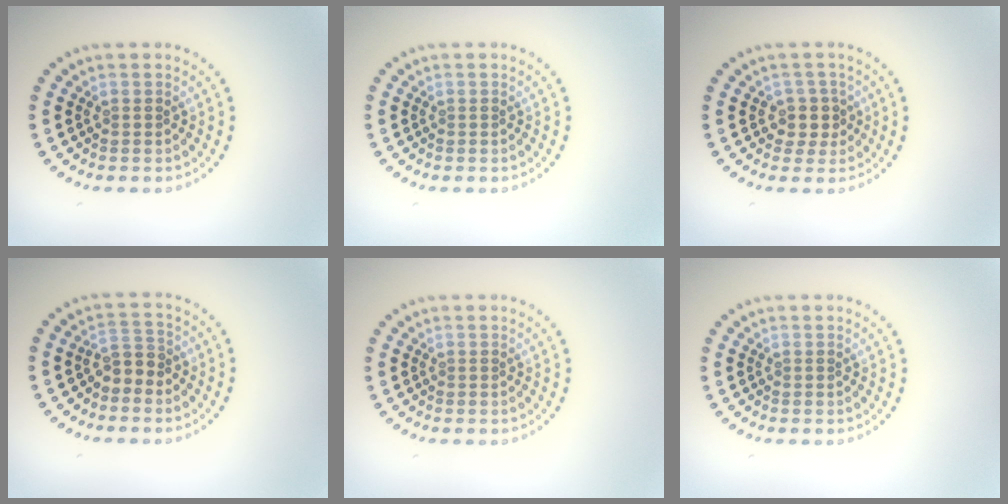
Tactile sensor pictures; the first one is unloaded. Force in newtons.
{"total": 0.0}
{"total": 2.2, "press": 1.9, "slide": 1.2}
{"total": 2.0, "press": 1.8, "slide": 0.9}
{"total": 0.0}
{"total": 0.0}